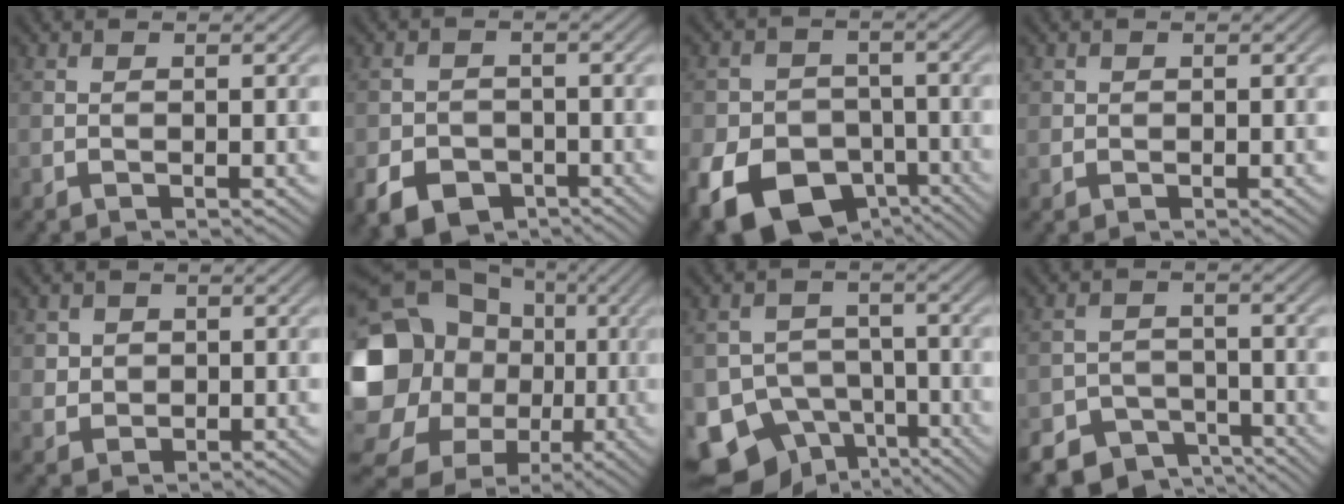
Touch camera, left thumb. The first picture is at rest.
{"total": 5.3, "force": [-3.0, 3.7, 2.5], "torque": [-0.048, -0.011, -0.055]}
{"total": 14.9, "force": [-7.8, 11.0, 6.5], "torque": [-0.135, -0.053, -0.134]}
{"total": 1.0, "force": [0.3, 1.0, 0.2], "torque": [-0.003, -0.004, 0.005]}
{"total": 3.2, "force": [1.1, 2.9, 0.9], "torque": [-0.033, -0.010, 0.030]}
{"total": 22.5, "force": [0.1, 19.8, 10.7], "torque": [-0.247, -0.001, -0.009]}
{"total": 11.8, "force": [-7.4, 8.4, 3.8], "torque": [-0.083, -0.022, -0.116]}
{"total": 8.5, "force": [-6.5, 5.0, 2.2], "torque": [-0.029, -0.015, -0.096]}